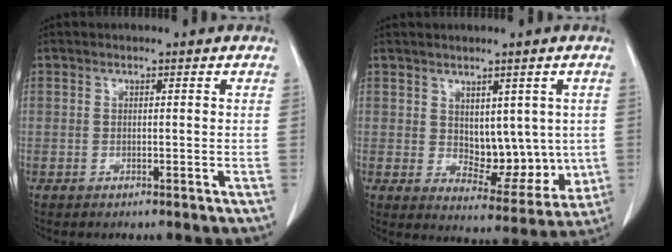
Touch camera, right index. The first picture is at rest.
{"total": 9.0, "force": [0.9, 5.2, 7.3], "torque": [-0.084, -0.006, 0.031]}